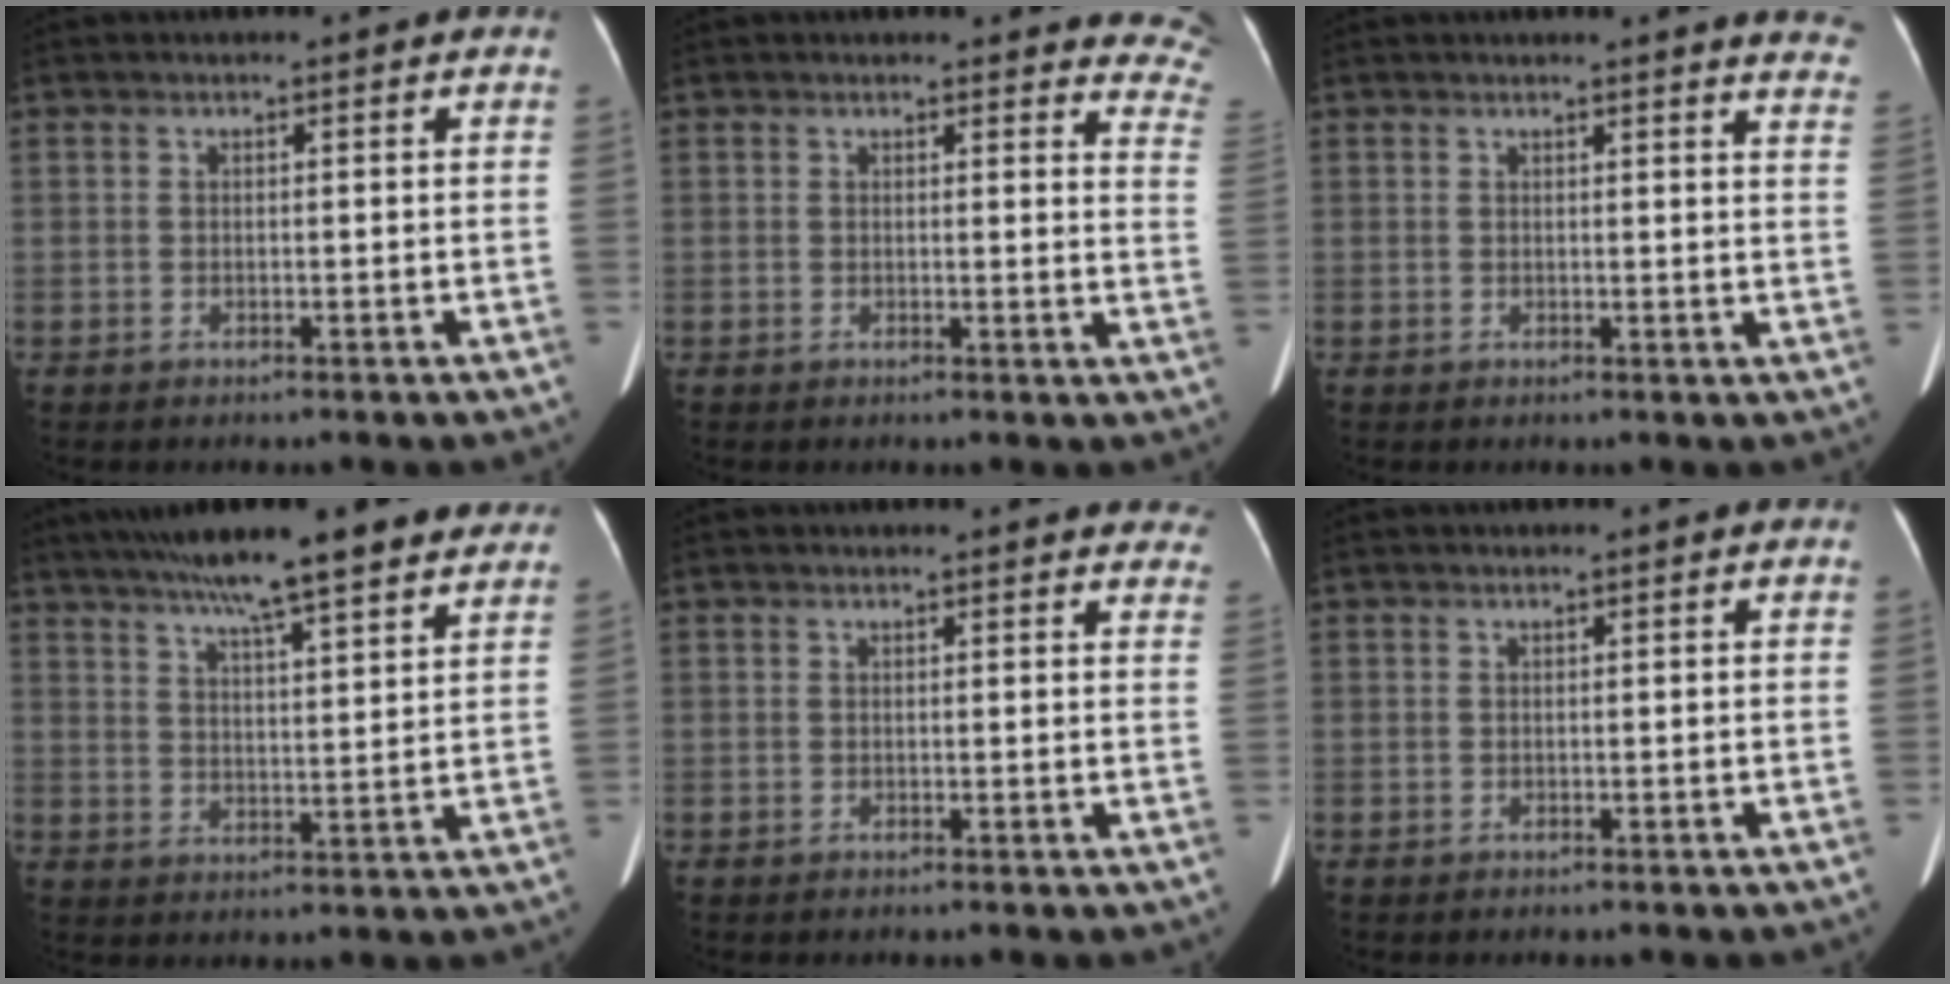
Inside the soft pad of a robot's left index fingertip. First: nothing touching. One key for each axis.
{"total": 10.4, "fx": 9.9, "fy": 2.9, "fz": 1.8, "tx": 0.028, "ty": -0.059, "tz": 0.057}
{"total": 9.5, "fx": 9.1, "fy": 0.7, "fz": 2.7, "tx": -0.008, "ty": -0.048, "tz": 0.063}
{"total": 17.5, "fx": 14.0, "fy": 1.8, "fz": 10.3, "tx": -0.164, "ty": 0.030, "tz": 0.198}
{"total": 11.3, "fx": 10.4, "fy": 3.1, "fz": 2.9, "tx": -0.003, "ty": -0.002, "tz": 0.091}
{"total": 0.0}